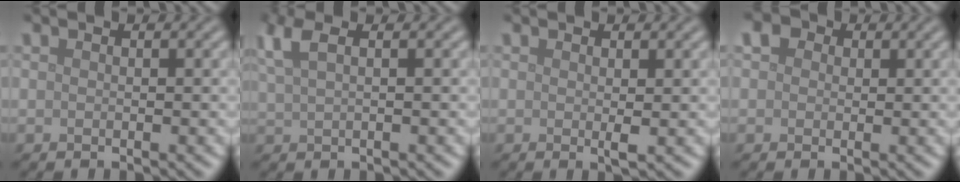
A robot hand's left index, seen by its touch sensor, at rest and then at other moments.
{"total": 3.0, "force": [1.6, 1.0, 2.3], "torque": [-0.048, 0.009, 0.032]}
{"total": 0.9, "force": [0.2, 0.0, 0.9], "torque": [-0.016, -0.002, 0.000]}
{"total": 2.6, "force": [1.1, 2.1, 1.2], "torque": [-0.017, 0.009, -0.004]}